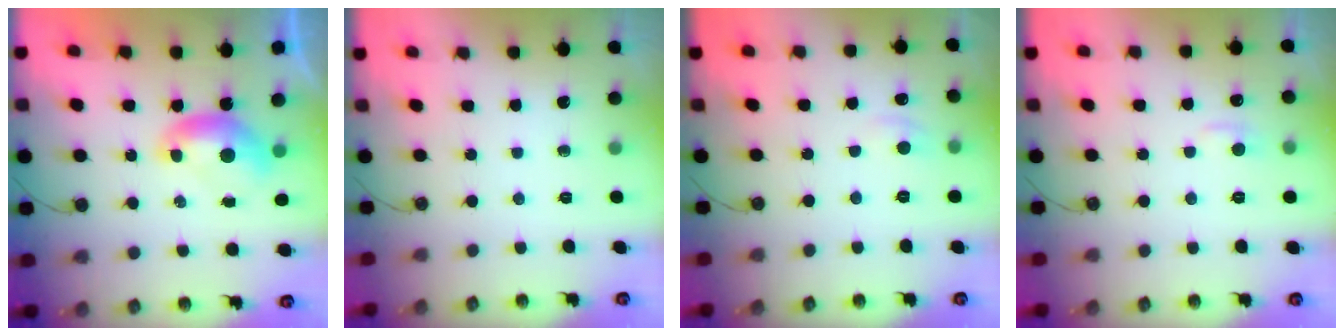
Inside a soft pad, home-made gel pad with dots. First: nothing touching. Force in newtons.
{"total": 0.0}
{"total": 0.6, "press": 0.3, "slide": 0.6}
{"total": 2.2, "press": 2.1, "slide": 0.6}